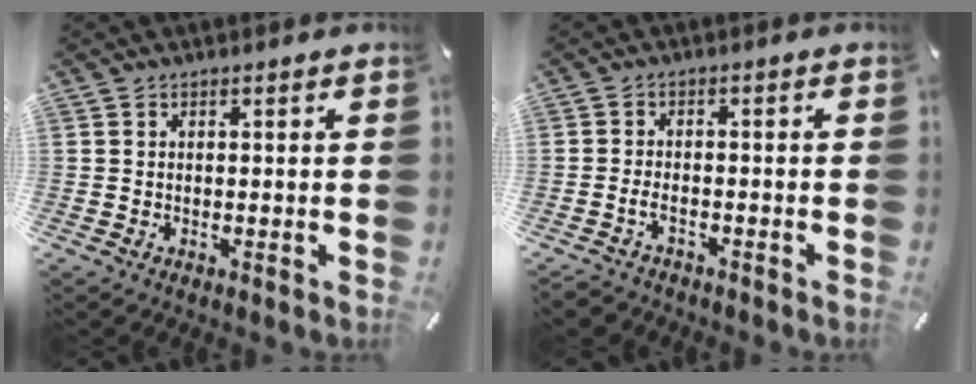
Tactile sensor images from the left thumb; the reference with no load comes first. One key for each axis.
{"total": 3.0, "fx": -2.0, "fy": 1.5, "fz": 1.7, "tx": -0.044, "ty": 0.007, "tz": -0.043}